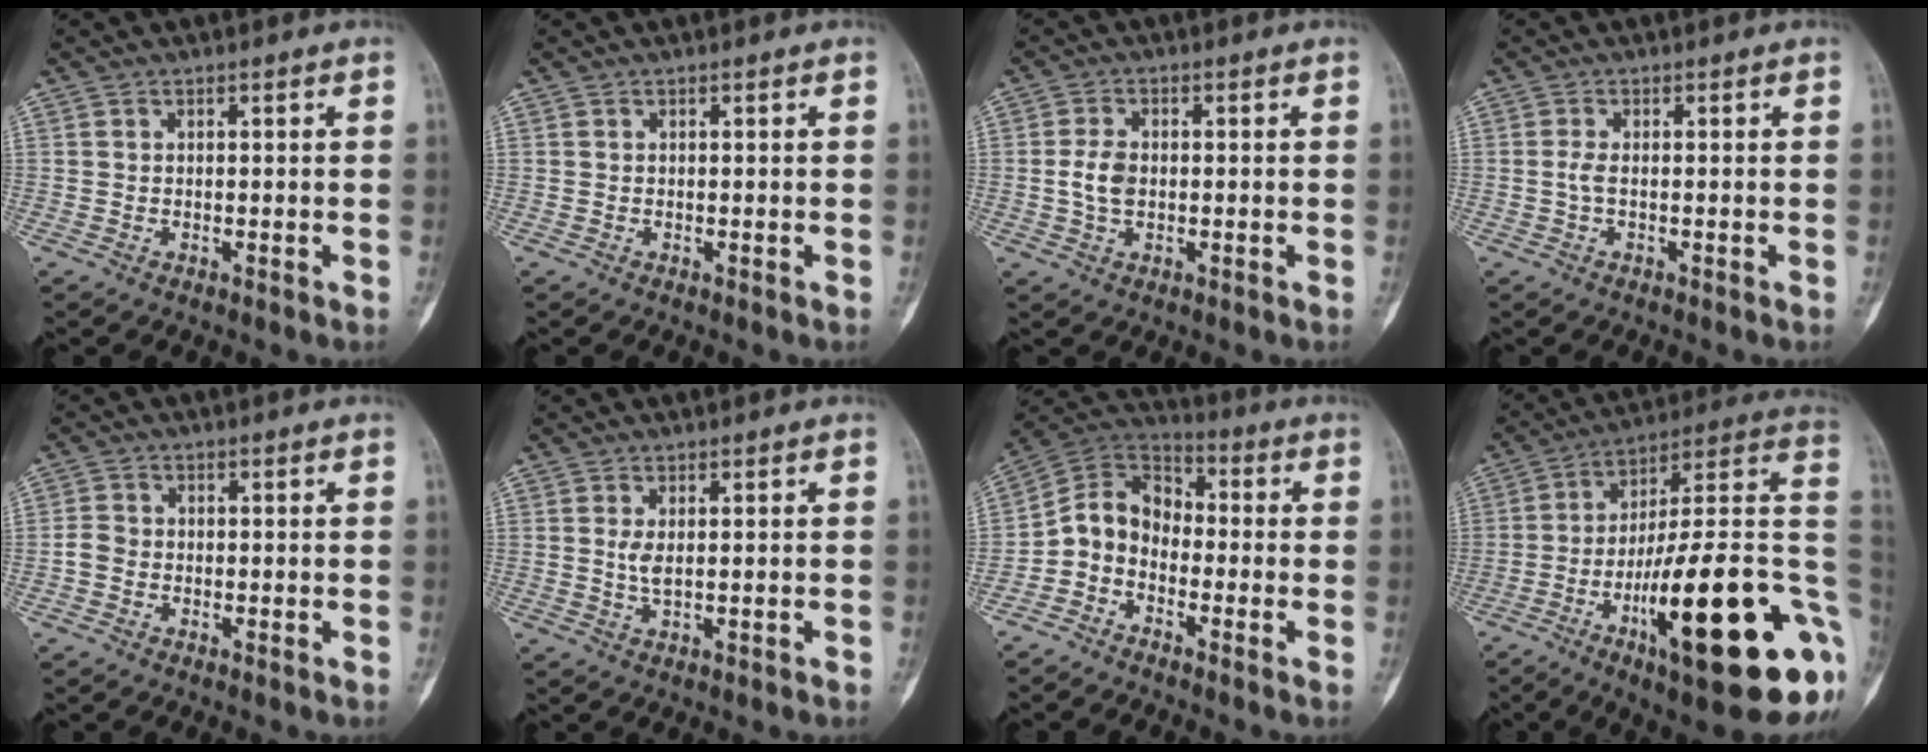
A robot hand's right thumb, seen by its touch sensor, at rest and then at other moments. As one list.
[{"total": 0.0}, {"total": 4.3, "force": [-0.2, 2.7, 3.3], "torque": [-0.062, 0.005, -0.007]}, {"total": 1.4, "force": [-0.2, 0.5, 1.3], "torque": [-0.027, 0.000, -0.006]}, {"total": 2.4, "force": [-0.8, 1.9, 1.2], "torque": [-0.019, 0.007, -0.021]}, {"total": 2.1, "force": [0.3, 0.6, 2.0], "torque": [-0.044, -0.005, 0.012]}, {"total": 9.2, "force": [-2.9, 7.2, 5.0], "torque": [-0.074, 0.065, -0.073]}, {"total": 31.5, "force": [-8.9, 7.8, 29.2], "torque": [-0.365, 0.032, -0.133]}]